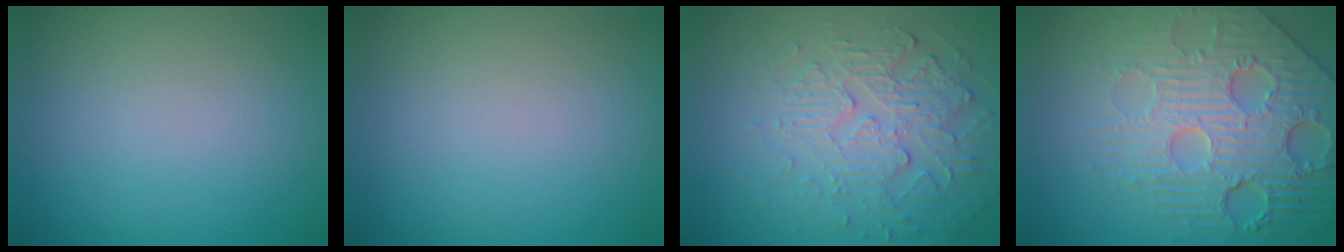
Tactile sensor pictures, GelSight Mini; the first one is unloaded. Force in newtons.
{"total": 0.0}
{"total": 5.8, "press": 3.5, "slide": 4.7}
{"total": 8.5, "press": 6.0, "slide": 6.1}